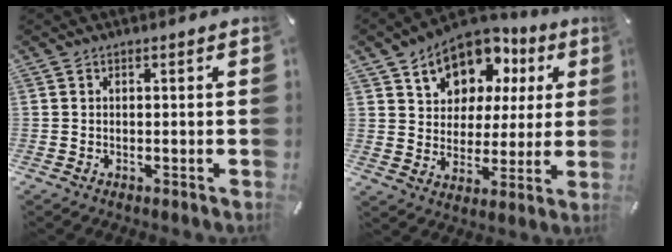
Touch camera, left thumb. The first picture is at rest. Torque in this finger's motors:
{"motor_torque": [2.52, 2.49, 1.39, -1.38, 0.17]}